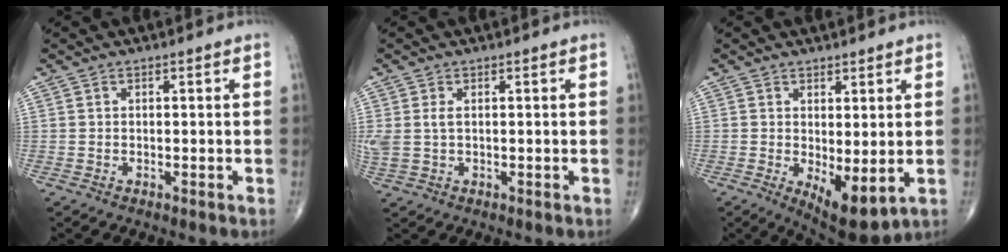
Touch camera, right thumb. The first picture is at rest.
{"total": 3.8, "force": [0.6, 2.3, 3.0], "torque": [-0.089, 0.008, 0.018]}
{"total": 8.2, "force": [-1.0, 3.3, 7.4], "torque": [-0.105, -0.020, -0.002]}